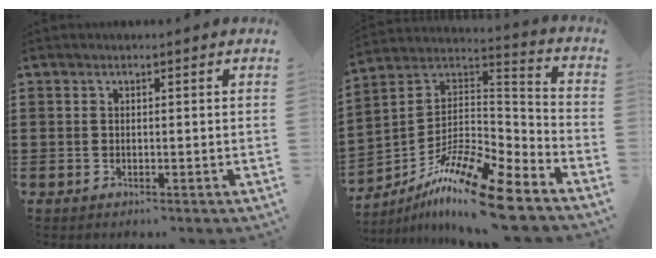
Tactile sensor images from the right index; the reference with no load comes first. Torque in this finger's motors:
{"motor_torque": [0.76, -0.66, -0.06, -0.07]}